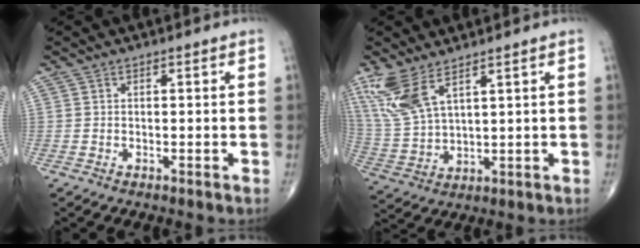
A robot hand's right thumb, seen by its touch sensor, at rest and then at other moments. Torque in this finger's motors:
{"motor_torque": [0.84, 1.96, 1.22, 0.89, 0.10]}